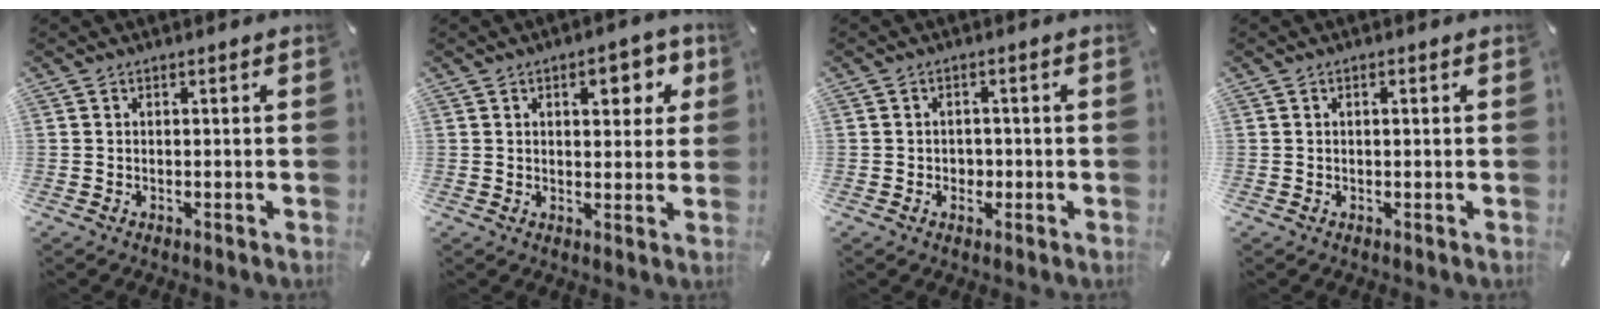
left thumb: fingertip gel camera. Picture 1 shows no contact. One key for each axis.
{"total": 7.5, "fx": 3.0, "fy": 4.2, "fz": 5.5, "tx": -0.060, "ty": -0.009, "tz": 0.041}
{"total": 2.3, "fx": -0.5, "fy": 2.0, "fz": 0.9, "tx": -0.018, "ty": 0.004, "tz": -0.012}
{"total": 0.9, "fx": 0.2, "fy": 0.4, "fz": 0.8, "tx": -0.016, "ty": 0.004, "tz": 0.001}